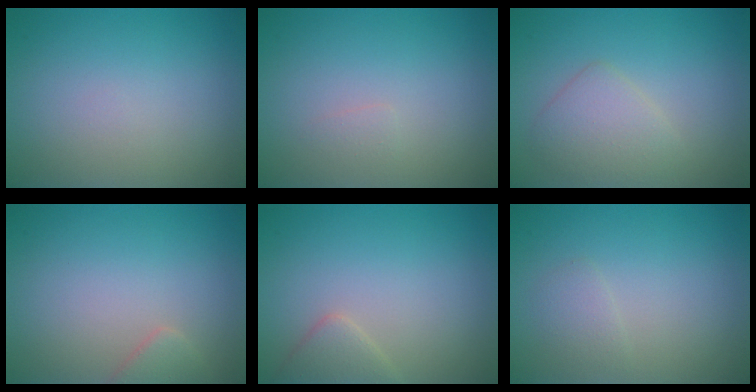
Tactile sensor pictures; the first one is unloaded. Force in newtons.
{"total": 0.6, "press": 0.6, "slide": 0.0}
{"total": 2.9, "press": 2.9, "slide": 0.2}
{"total": 1.4, "press": 1.4, "slide": 0.1}
{"total": 1.9, "press": 1.9, "slide": 0.1}
{"total": 1.1, "press": 1.1, "slide": 0.1}